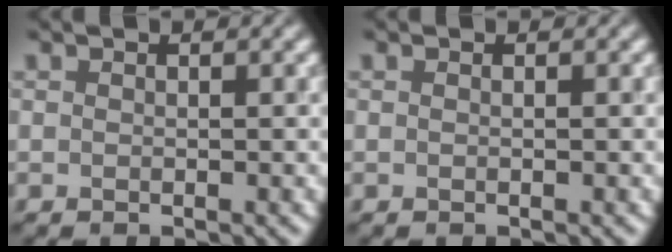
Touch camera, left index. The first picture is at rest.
{"total": 0.0}